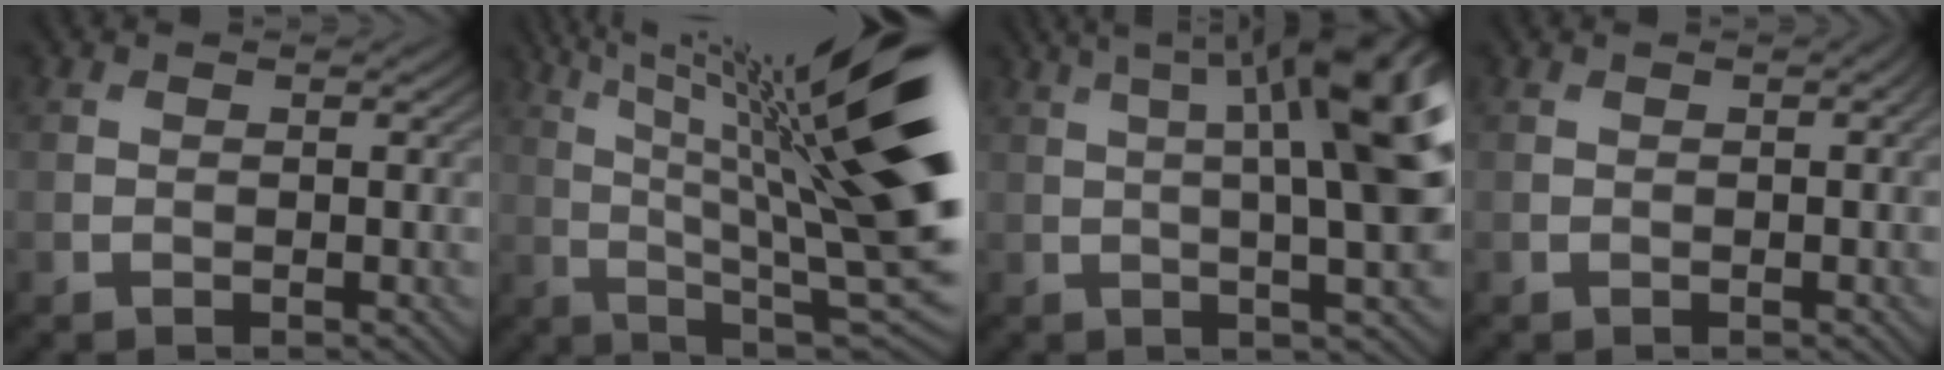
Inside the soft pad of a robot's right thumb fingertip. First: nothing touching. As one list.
[{"total": 19.2, "force": [5.3, 4.0, 18.0], "torque": [-0.256, 0.021, 0.096]}, {"total": 13.3, "force": [3.1, 3.0, 12.6], "torque": [-0.162, 0.024, 0.050]}, {"total": 0.6, "force": [0.1, 0.2, 0.6], "torque": [-0.008, 0.002, 0.000]}]